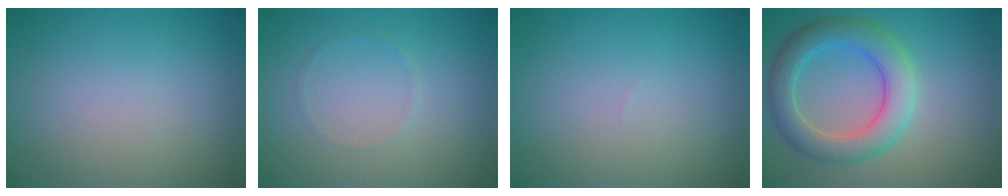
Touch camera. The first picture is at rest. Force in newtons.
{"total": 0.5, "press": 0.5, "slide": 0.1}
{"total": 0.0}
{"total": 5.4, "press": 5.4, "slide": 0.1}